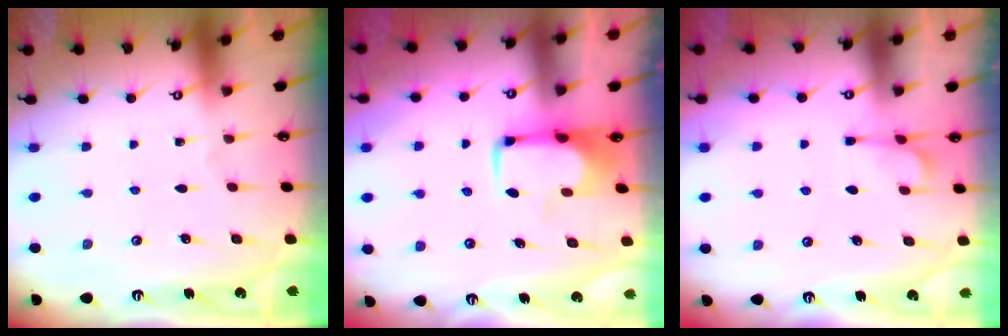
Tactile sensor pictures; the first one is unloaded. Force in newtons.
{"total": 1.8, "press": 1.7, "slide": 0.4}
{"total": 1.3, "press": 0.2, "slide": 1.3}